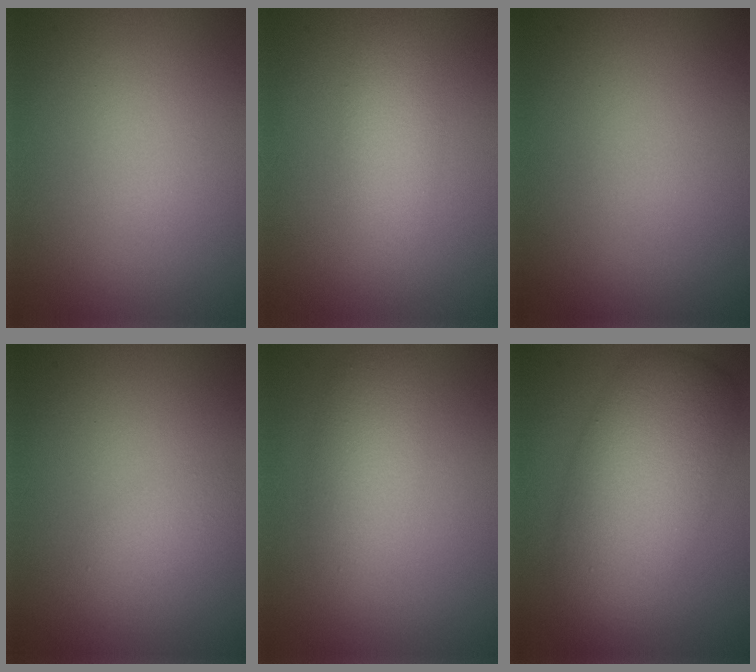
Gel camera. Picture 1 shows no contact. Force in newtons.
{"total": 2.2, "press": 2.2, "slide": 0.0}
{"total": 0.0}
{"total": 1.6, "press": 1.6, "slide": 0.1}
{"total": 3.3, "press": 3.3, "slide": 0.1}
{"total": 8.3, "press": 8.3, "slide": 0.3}